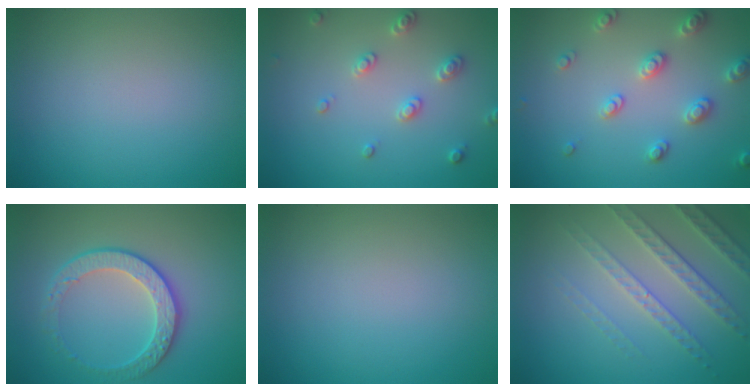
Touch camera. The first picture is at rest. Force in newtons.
{"total": 2.5, "press": 2.4, "slide": 0.7}
{"total": 2.9, "press": 2.9, "slide": 0.5}
{"total": 3.2, "press": 2.8, "slide": 1.6}
{"total": 0.0}
{"total": 3.6, "press": 3.5, "slide": 0.5}